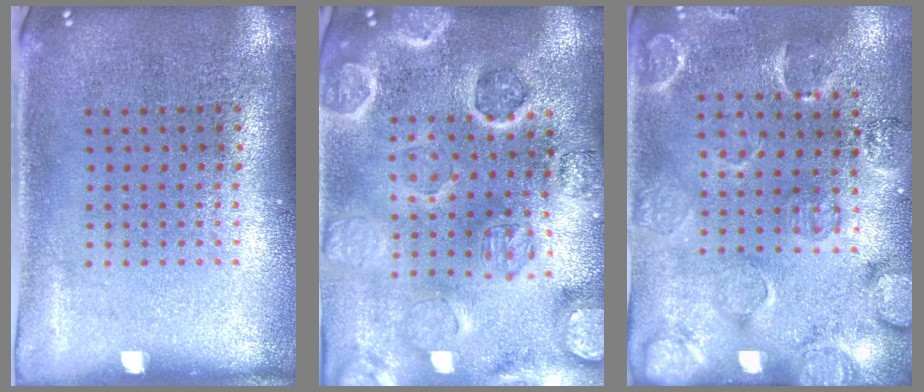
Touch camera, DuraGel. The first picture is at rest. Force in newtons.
{"total": 2.9, "press": 2.9, "slide": 0.3}
{"total": 2.7, "press": 1.9, "slide": 1.9}